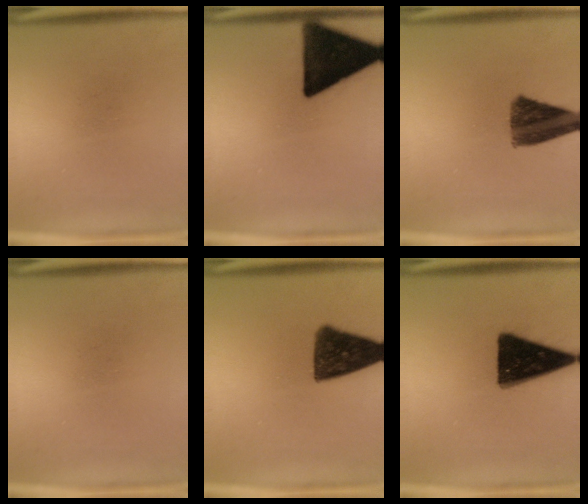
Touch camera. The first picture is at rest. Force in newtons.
{"total": 17.8}
{"total": 10.3}
{"total": 0.0}
{"total": 12.2}
{"total": 17.2}